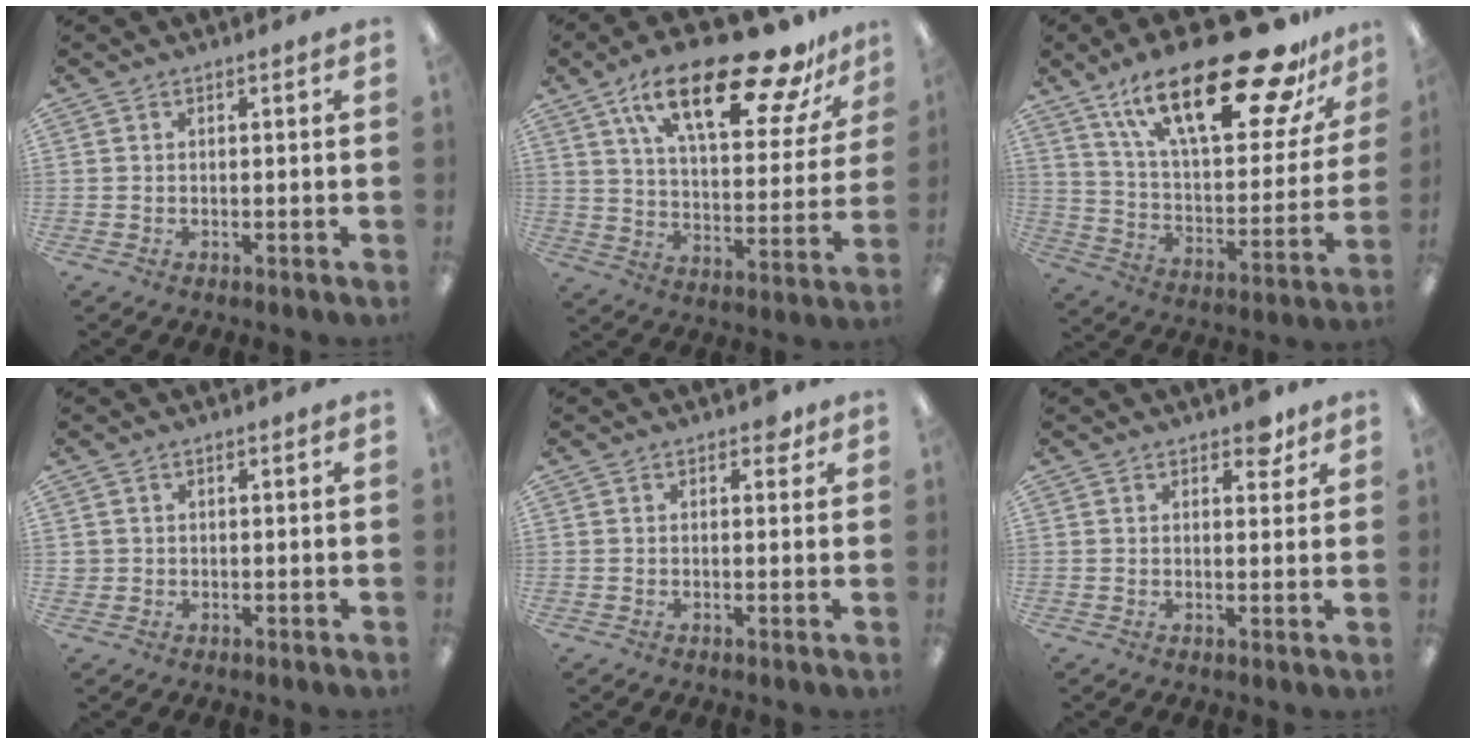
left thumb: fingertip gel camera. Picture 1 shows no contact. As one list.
[{"total": 24.4, "force": [16.0, 8.5, 16.4], "torque": [-0.257, -0.085, 0.261]}, {"total": 30.2, "force": [18.9, 10.7, 20.9], "torque": [-0.338, -0.105, 0.315]}, {"total": 1.3, "force": [0.3, 1.2, 0.1], "torque": [-0.003, 0.004, 0.004]}, {"total": 2.3, "force": [1.4, 1.4, 1.2], "torque": [-0.010, -0.001, 0.020]}, {"total": 3.7, "force": [2.7, 1.9, 1.7], "torque": [-0.007, -0.010, 0.043]}]